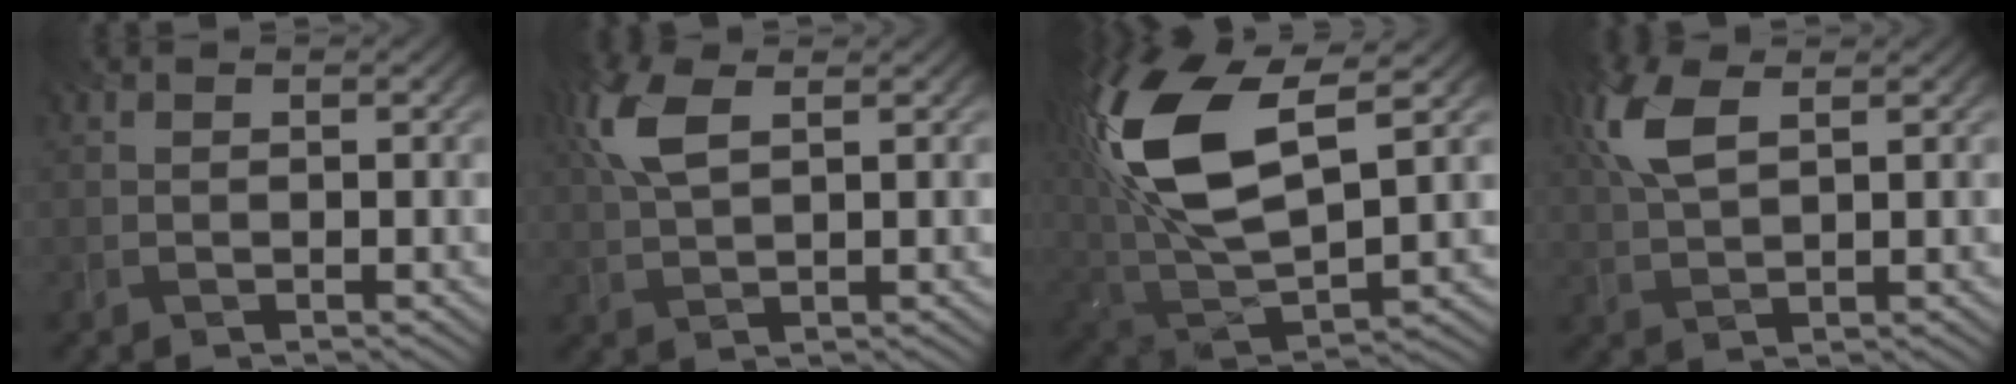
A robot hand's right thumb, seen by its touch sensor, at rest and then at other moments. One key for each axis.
{"total": 5.9, "fx": 2.3, "fy": 2.4, "fz": 4.9, "tx": -0.129, "ty": 0.014, "tz": 0.047}
{"total": 16.8, "fx": 5.2, "fy": 7.8, "fz": 13.9, "tx": -0.320, "ty": 0.015, "tz": 0.100}
{"total": 6.5, "fx": 2.7, "fy": 2.6, "fz": 5.3, "tx": -0.139, "ty": 0.014, "tz": 0.055}